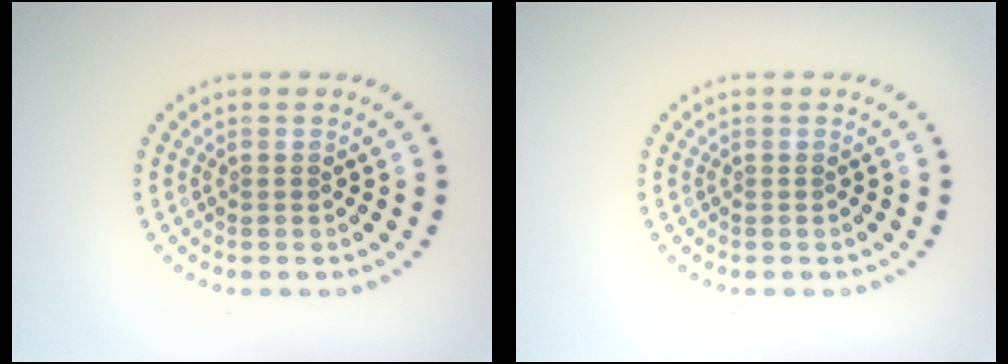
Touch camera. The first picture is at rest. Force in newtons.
{"total": 0.0}